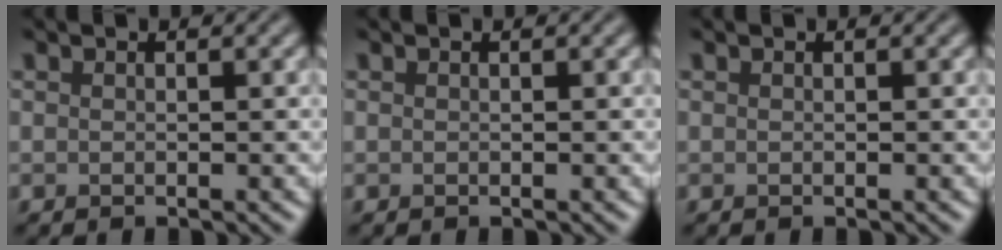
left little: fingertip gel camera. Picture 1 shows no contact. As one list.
[{"total": 0.0}, {"total": 0.0}]